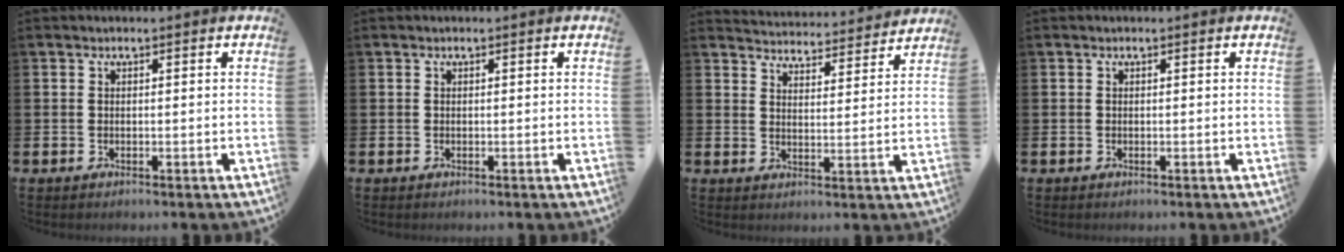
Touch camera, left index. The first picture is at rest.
{"total": 0.0}
{"total": 4.4, "force": [4.3, 0.4, -0.1], "torque": [-0.009, -0.041, 0.073]}
{"total": 0.0}